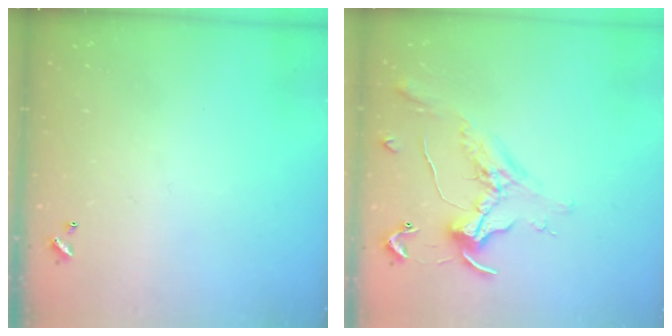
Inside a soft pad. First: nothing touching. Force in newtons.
{"total": 1.1, "press": 1.0, "slide": 0.4}